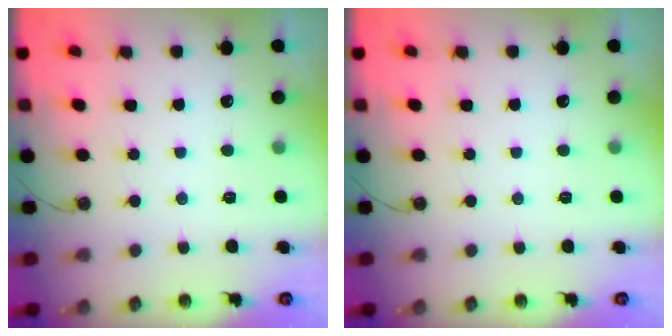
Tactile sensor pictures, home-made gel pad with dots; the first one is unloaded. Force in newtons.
{"total": 0.0}